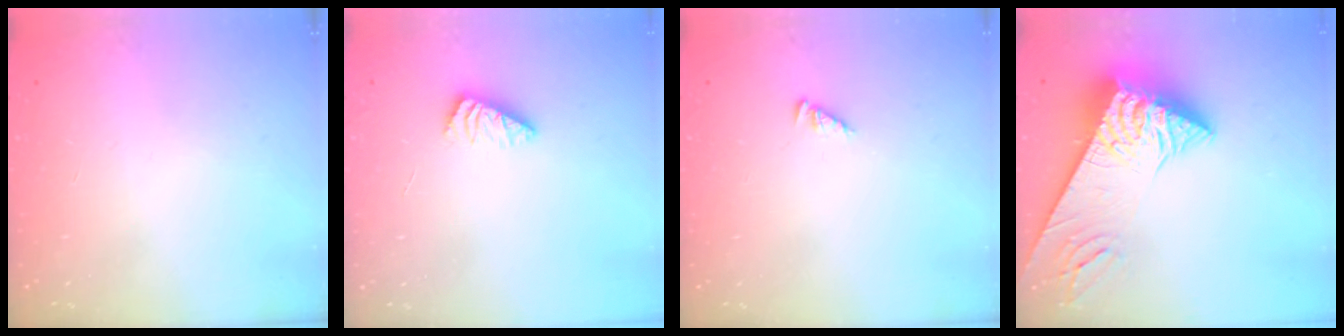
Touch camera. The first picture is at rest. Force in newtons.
{"total": 2.5, "press": 2.4, "slide": 0.4}
{"total": 2.0, "press": 2.0, "slide": 0.2}
{"total": 8.7, "press": 8.7, "slide": 0.8}